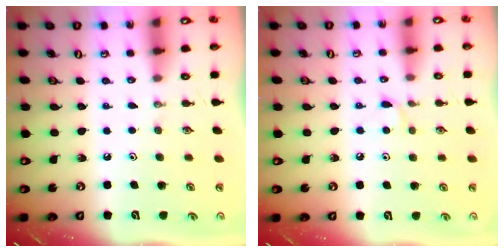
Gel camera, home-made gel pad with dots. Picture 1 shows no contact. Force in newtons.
{"total": 4.3, "press": 4.3, "slide": 0.5}